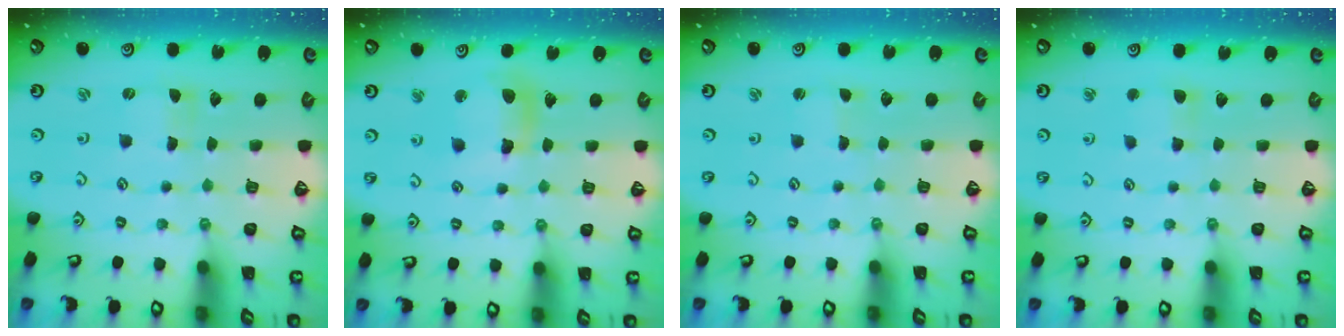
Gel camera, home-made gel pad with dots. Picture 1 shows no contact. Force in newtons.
{"total": 10.7, "press": 10.6, "slide": 1.3}
{"total": 0.0}
{"total": 2.8, "press": 2.8, "slide": 0.5}